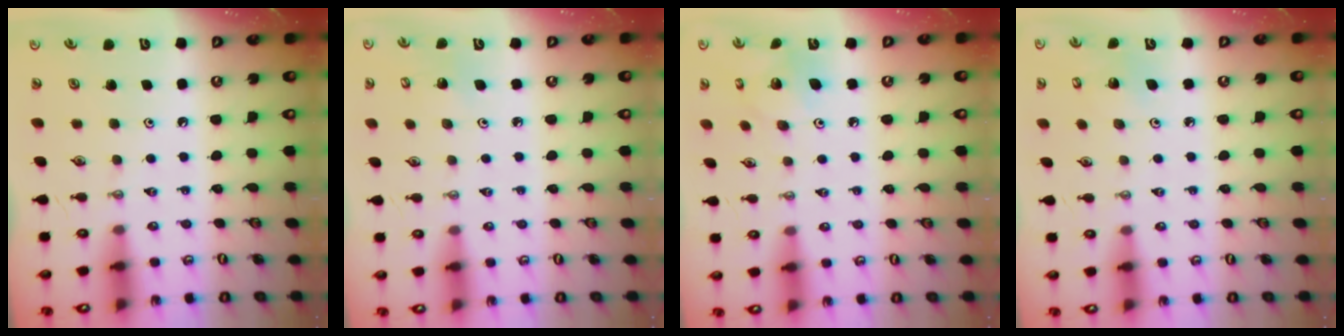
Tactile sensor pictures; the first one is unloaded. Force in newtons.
{"total": 2.8, "press": 2.7, "slide": 0.7}
{"total": 6.8, "press": 6.8, "slide": 0.2}
{"total": 3.1, "press": 3.1, "slide": 0.2}